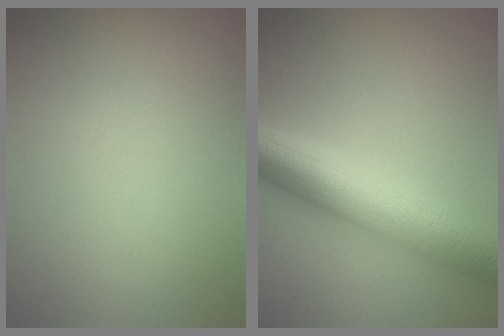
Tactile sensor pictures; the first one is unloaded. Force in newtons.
{"total": 9.6, "press": 9.6, "slide": 0.1}